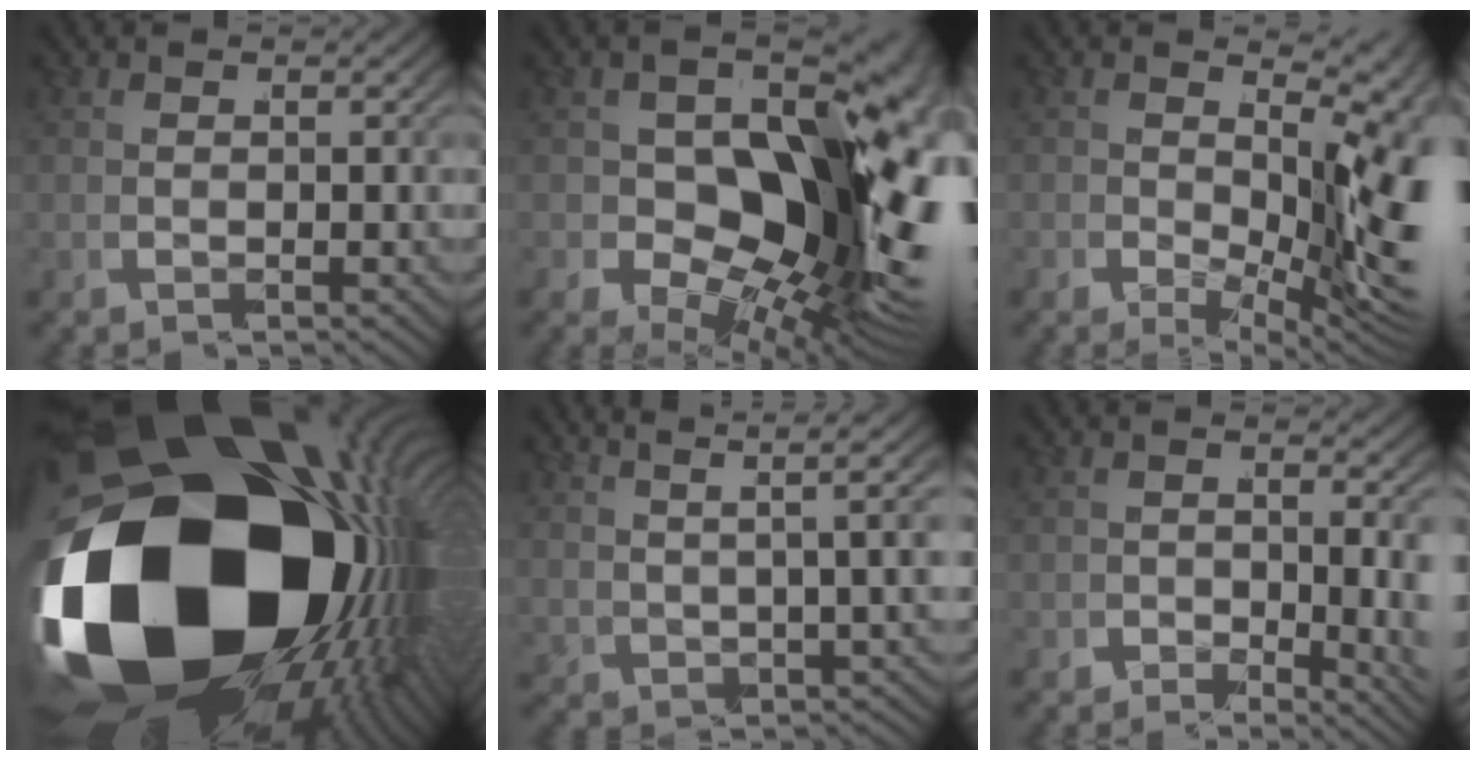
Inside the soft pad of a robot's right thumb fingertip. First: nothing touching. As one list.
[{"total": 21.4, "force": [-2.1, 13.6, 16.3], "torque": [-0.270, -0.079, -0.005]}, {"total": 7.7, "force": [-0.5, 3.8, 6.6], "torque": [-0.095, -0.039, 0.013]}, {"total": 49.2, "force": [-5.8, 29.8, 38.8], "torque": [-0.593, -0.113, -0.048]}, {"total": 6.6, "force": [4.4, 2.6, 4.2], "torque": [-0.040, 0.013, 0.074]}, {"total": 3.7, "force": [-1.3, 1.7, 3.1], "torque": [-0.050, -0.027, -0.011]}]